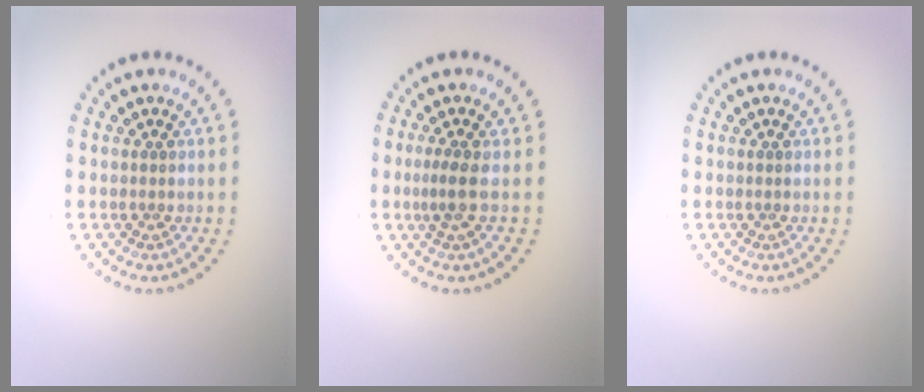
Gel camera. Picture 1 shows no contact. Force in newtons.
{"total": 1.9, "press": 1.4, "slide": 1.2}
{"total": 0.0}